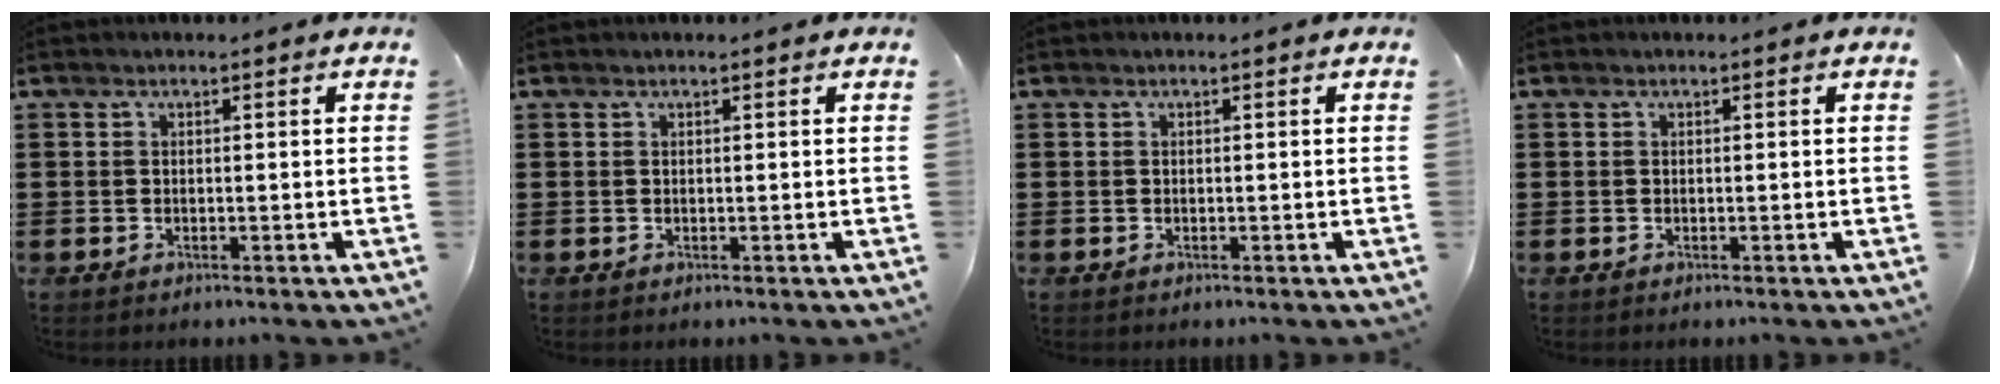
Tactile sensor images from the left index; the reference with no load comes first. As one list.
[{"total": 0.0}, {"total": 0.0}, {"total": 0.0}]